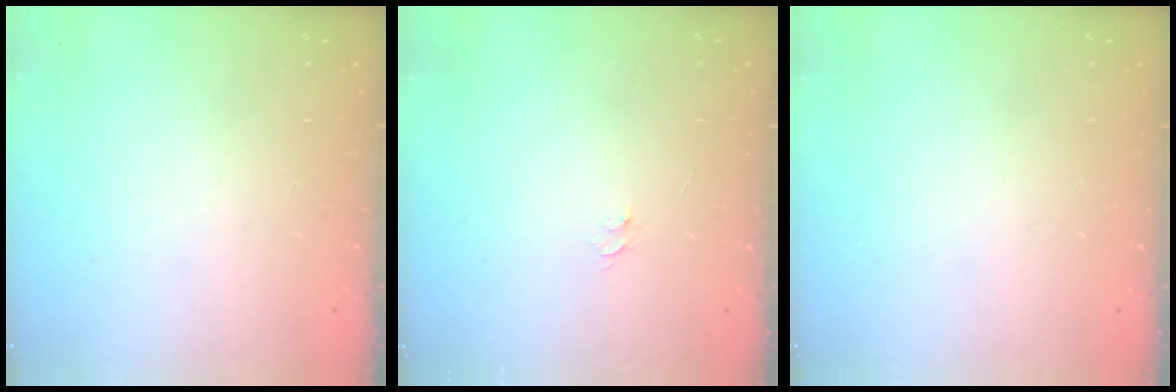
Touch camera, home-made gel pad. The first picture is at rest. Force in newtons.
{"total": 3.5, "press": 3.4, "slide": 0.4}
{"total": 0.0}